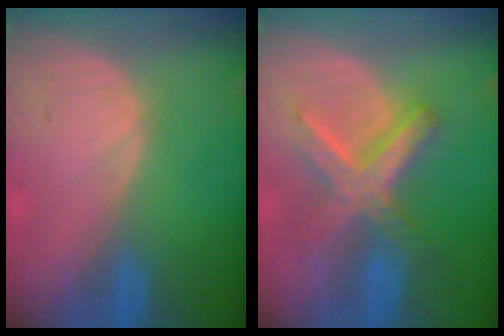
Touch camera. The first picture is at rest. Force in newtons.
{"total": 7.7, "press": 7.7, "slide": 0.7}